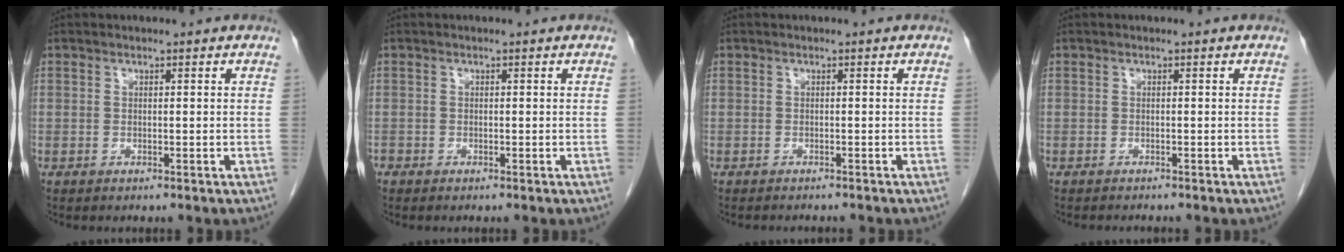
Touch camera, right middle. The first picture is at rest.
{"total": 0.6, "force": [-0.5, 0.2, 0.1], "torque": [-0.003, 0.001, -0.012]}
{"total": 3.9, "force": [-3.6, 0.7, 1.3], "torque": [-0.015, -0.005, -0.042]}
{"total": 1.4, "force": [-1.4, 0.0, 0.3], "torque": [-0.007, -0.003, -0.017]}